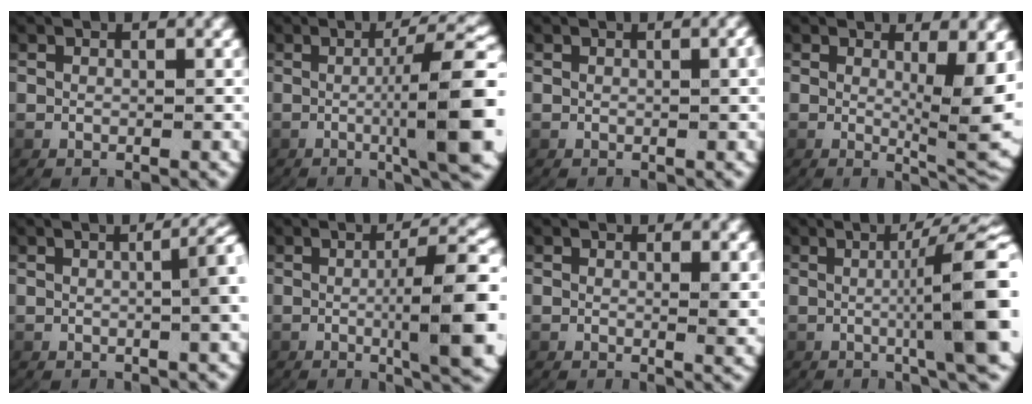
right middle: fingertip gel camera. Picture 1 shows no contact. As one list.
[{"total": 9.9, "force": [-0.6, 2.4, 9.6], "torque": [-0.121, 0.005, -0.009]}, {"total": 1.0, "force": [0.2, 0.0, 1.0], "torque": [-0.009, 0.003, 0.002]}, {"total": 6.1, "force": [0.6, 1.4, 5.9], "torque": [-0.075, -0.023, 0.020]}, {"total": 4.9, "force": [0.4, 1.6, 4.6], "torque": [-0.049, 0.010, 0.006]}, {"total": 8.6, "force": [-0.6, 2.0, 8.3], "torque": [-0.105, 0.004, -0.009]}, {"total": 1.2, "force": [0.3, -0.2, 1.1], "torque": [-0.017, -0.011, 0.007]}, {"total": 9.8, "force": [0.2, 2.2, 9.5], "torque": [-0.116, 0.012, 0.001]}]